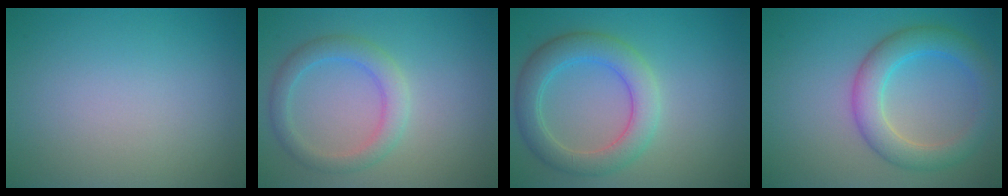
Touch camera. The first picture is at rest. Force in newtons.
{"total": 3.0, "press": 3.0, "slide": 0.2}
{"total": 4.8, "press": 4.8, "slide": 0.4}
{"total": 4.8, "press": 4.8, "slide": 0.2}